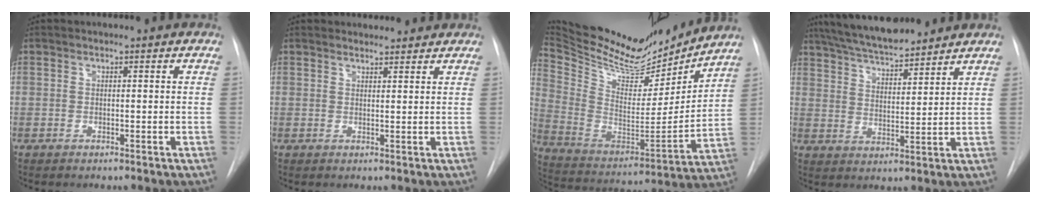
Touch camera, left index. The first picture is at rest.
{"total": 3.7, "force": [3.6, 1.0, 0.2], "torque": [-0.004, 0.013, 0.043]}
{"total": 24.9, "force": [22.3, 7.0, 8.7], "torque": [-0.180, -0.032, 0.353]}
{"total": 13.1, "force": [11.7, 2.2, 5.4], "torque": [-0.098, 0.016, 0.196]}